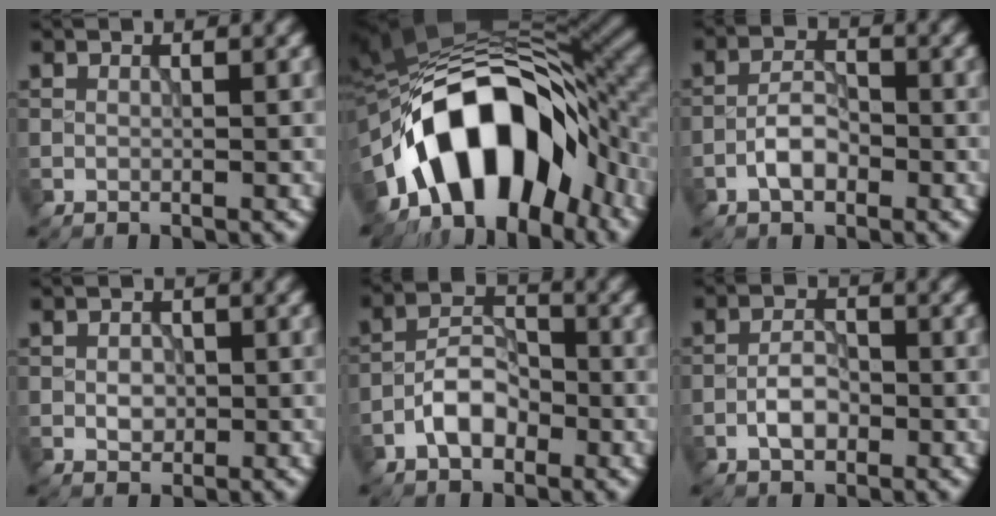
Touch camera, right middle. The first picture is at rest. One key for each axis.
{"total": 14.2, "fx": -6.6, "fy": 7.8, "fz": 9.8, "tx": -0.137, "ty": 0.009, "tz": -0.113}
{"total": 3.0, "fx": -1.4, "fy": 1.5, "fz": 2.2, "tx": -0.035, "ty": 0.009, "tz": -0.032}
{"total": 1.5, "fx": -0.1, "fy": 1.2, "fz": 0.9, "tx": -0.013, "ty": 0.003, "tz": -0.003}
{"total": 3.9, "fx": -1.9, "fy": 2.2, "fz": 2.6, "tx": -0.040, "ty": 0.013, "tz": -0.040}
{"total": 2.7, "fx": -1.1, "fy": 1.5, "fz": 2.1, "tx": -0.033, "ty": 0.007, "tz": -0.024}